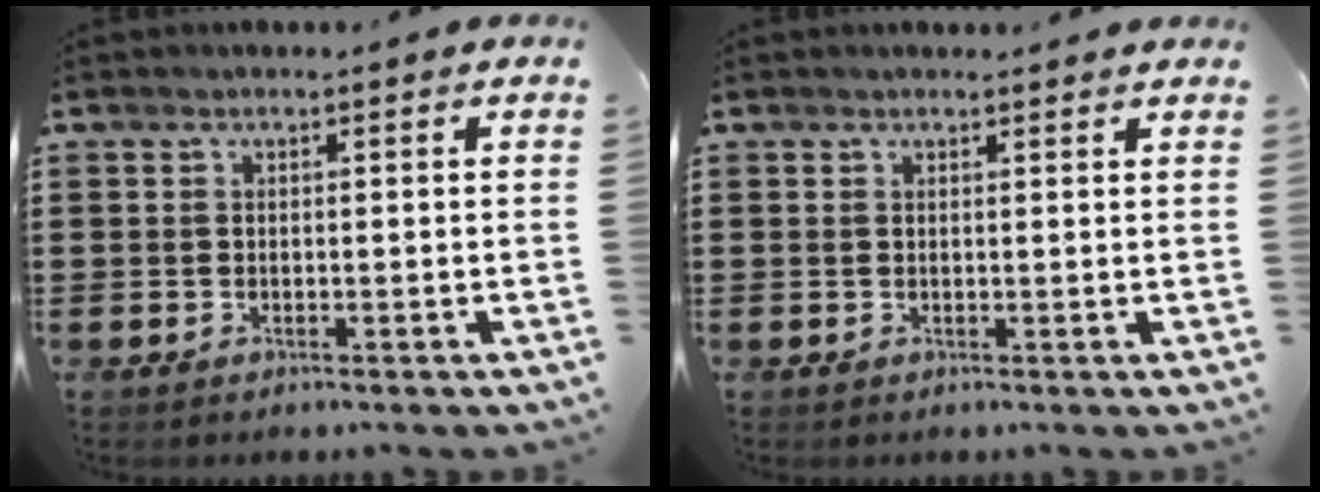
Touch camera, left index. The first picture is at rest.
{"total": 0.6, "force": [0.6, 0.1, 0.1], "torque": [0.003, -0.003, 0.010]}